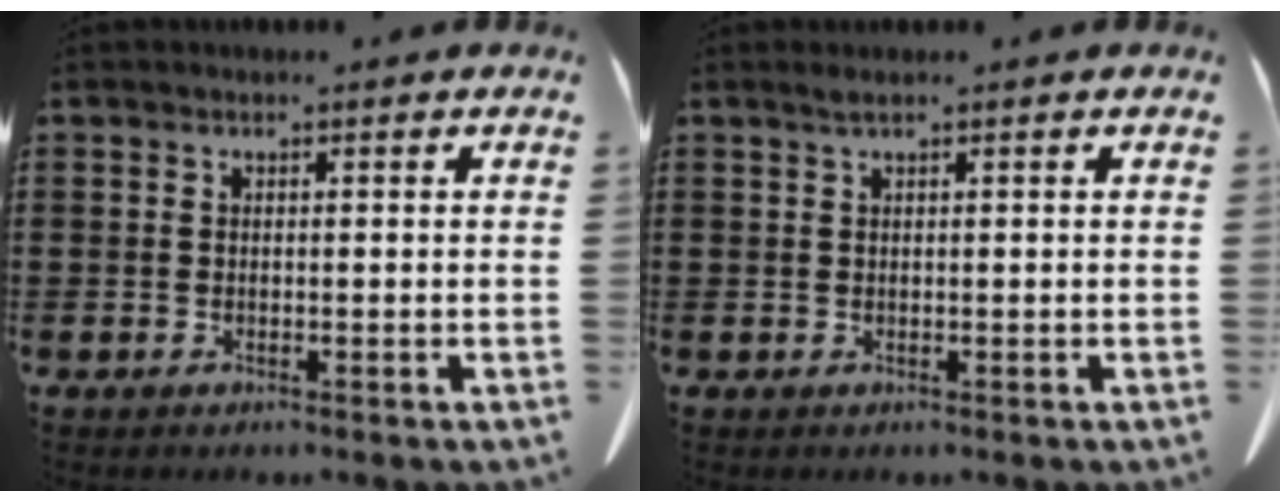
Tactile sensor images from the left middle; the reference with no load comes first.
{"total": 0.9, "force": [0.5, -0.1, 0.7], "torque": [-0.014, -0.002, 0.010]}